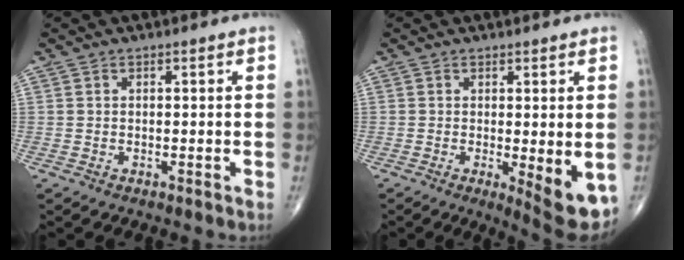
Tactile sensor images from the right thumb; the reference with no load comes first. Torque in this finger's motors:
{"motor_torque": [-0.22, 0.15, -0.05, -0.21, 0.02]}